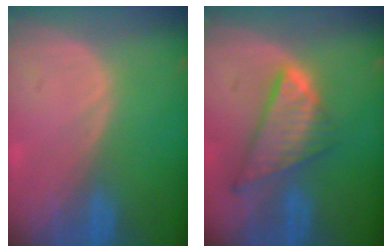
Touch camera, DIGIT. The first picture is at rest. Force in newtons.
{"total": 8.7, "press": 7.4, "slide": 4.5}